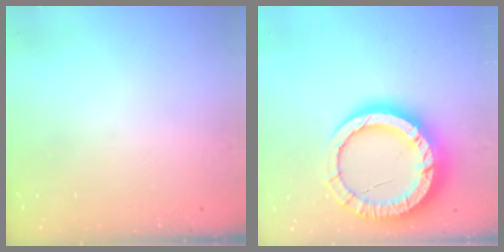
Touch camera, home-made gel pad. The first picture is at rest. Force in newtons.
{"total": 19.3, "press": 19.2, "slide": 1.7}